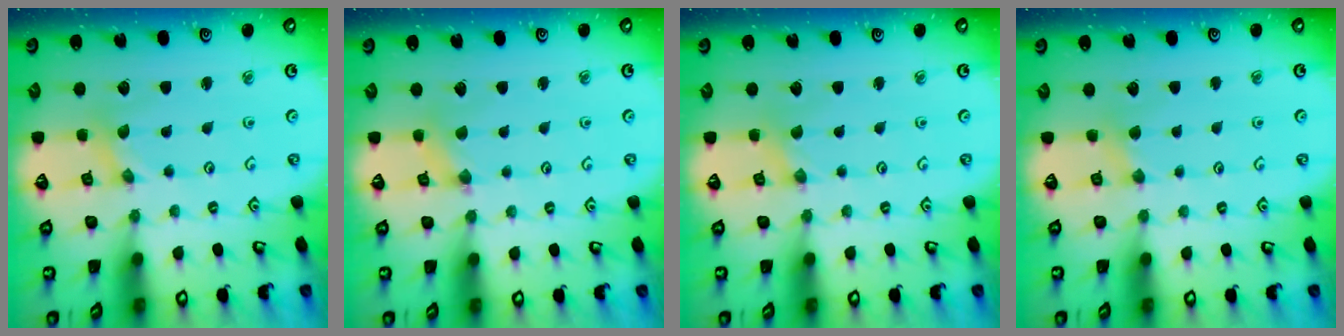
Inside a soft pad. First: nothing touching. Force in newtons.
{"total": 1.2, "press": 1.1, "slide": 0.3}
{"total": 0.0}
{"total": 2.3, "press": 2.3, "slide": 0.4}